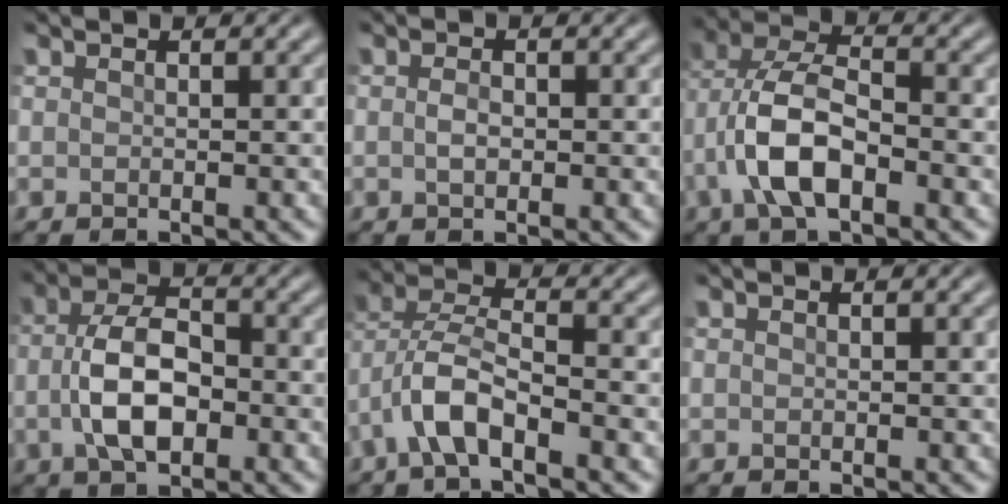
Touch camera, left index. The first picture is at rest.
{"total": 1.2, "force": [-0.4, 0.7, 0.9], "torque": [-0.021, -0.002, -0.009]}
{"total": 6.7, "force": [-2.6, 3.1, 5.4], "torque": [-0.113, 0.006, -0.058]}
{"total": 6.0, "force": [-1.3, 3.2, 4.9], "torque": [-0.101, -0.003, -0.029]}
{"total": 5.0, "force": [-2.9, 1.5, 3.7], "torque": [-0.077, 0.009, -0.066]}
{"total": 0.0}